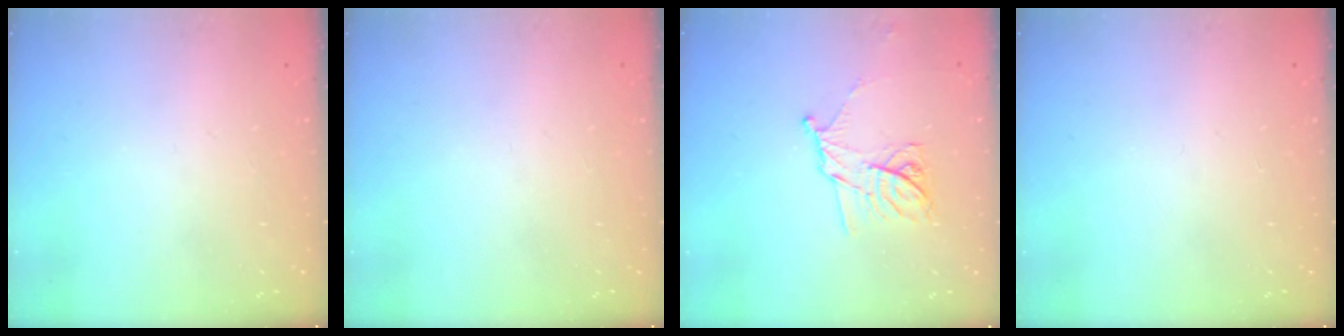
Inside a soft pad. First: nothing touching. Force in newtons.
{"total": 0.0}
{"total": 11.3, "press": 11.3, "slide": 0.7}
{"total": 0.0}